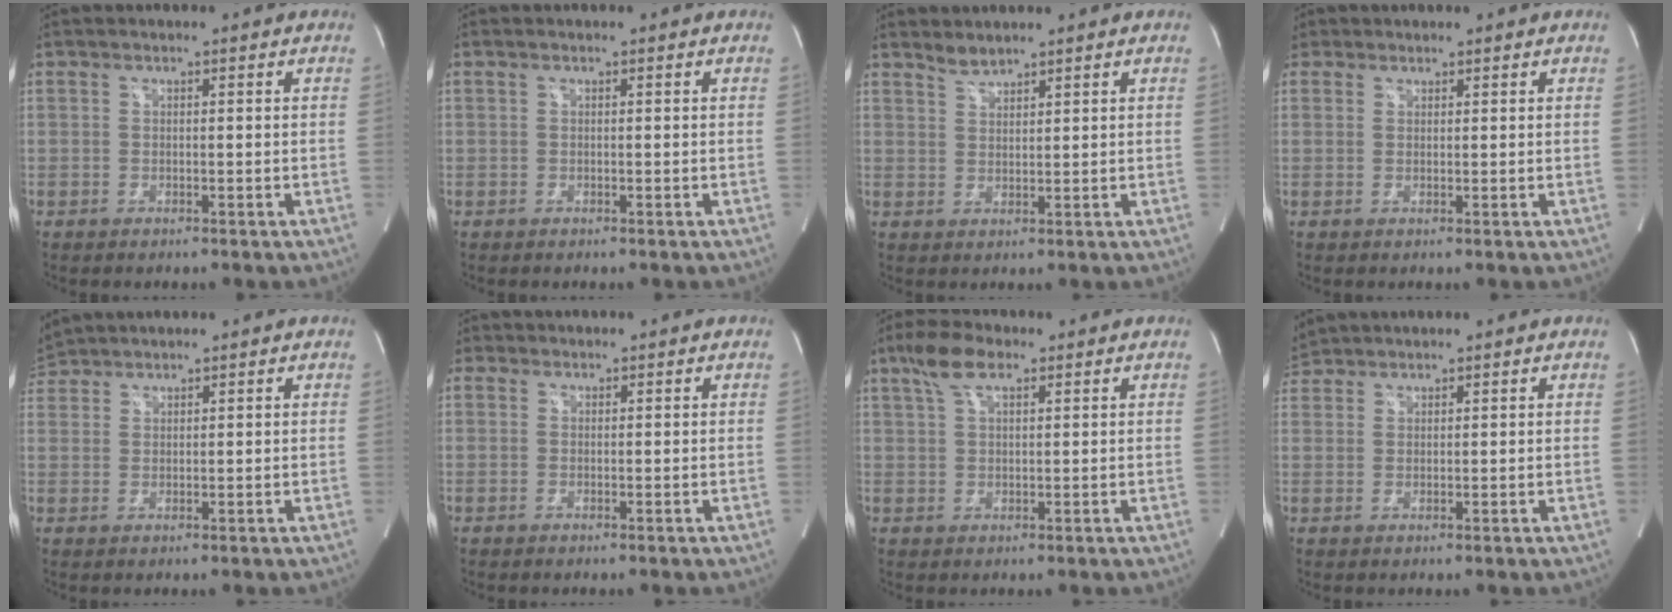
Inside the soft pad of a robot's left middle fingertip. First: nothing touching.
{"total": 0.0}
{"total": 2.1, "force": [2.1, 0.3, 0.3], "torque": [-0.004, 0.003, 0.042]}
{"total": 2.6, "force": [1.6, 2.1, 0.1], "torque": [0.005, 0.012, 0.026]}
{"total": 4.0, "force": [3.9, 1.0, 0.2], "torque": [-0.013, 0.027, 0.078]}
{"total": 1.4, "force": [0.7, 1.3, 0.1], "torque": [0.008, 0.007, 0.007]}
{"total": 5.9, "force": [3.6, 2.2, 4.1], "torque": [-0.091, 0.022, 0.069]}
{"total": 3.8, "force": [3.6, 1.2, 0.1], "torque": [-0.010, 0.022, 0.072]}